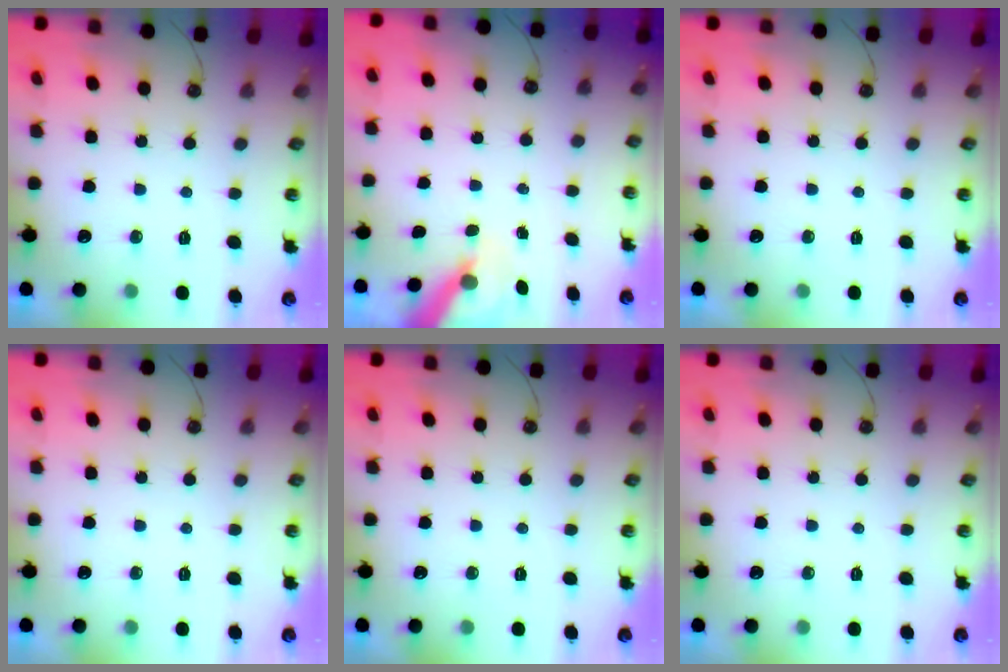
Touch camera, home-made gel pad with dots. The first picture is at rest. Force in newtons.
{"total": 6.5, "press": 6.4, "slide": 0.7}
{"total": 0.0}
{"total": 0.0}
{"total": 0.0}
{"total": 0.0}